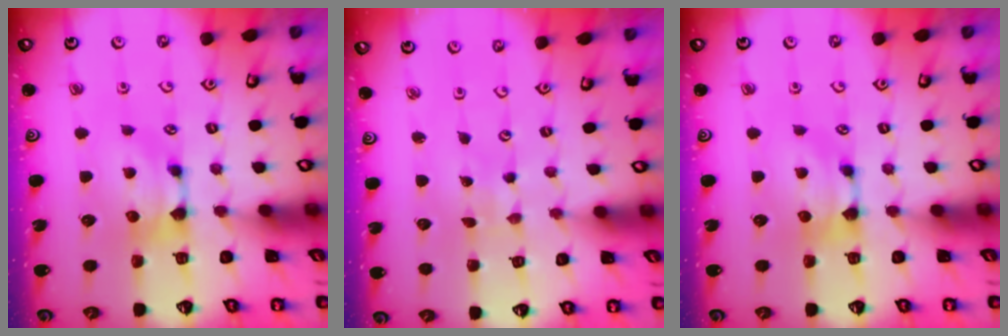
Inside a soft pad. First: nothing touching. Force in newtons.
{"total": 6.7, "press": 6.7, "slide": 0.4}
{"total": 0.0}